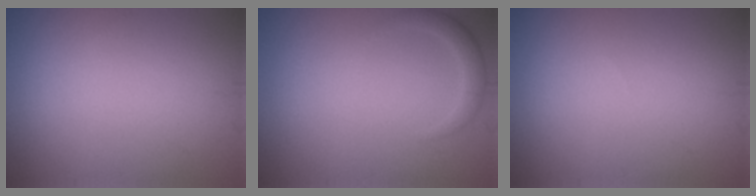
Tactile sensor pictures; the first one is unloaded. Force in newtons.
{"total": 1.6, "press": 1.6, "slide": 0.2}
{"total": 0.0}